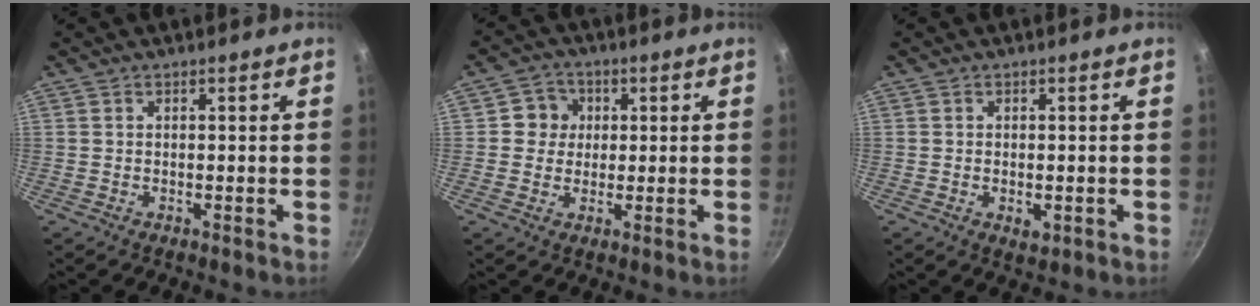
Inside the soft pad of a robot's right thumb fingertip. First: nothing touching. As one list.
[{"total": 5.2, "force": [0.9, 4.9, 1.4], "torque": [0.013, 0.005, 0.005]}, {"total": 2.5, "force": [-0.5, 1.5, 2.0], "torque": [-0.030, -0.006, -0.007]}]